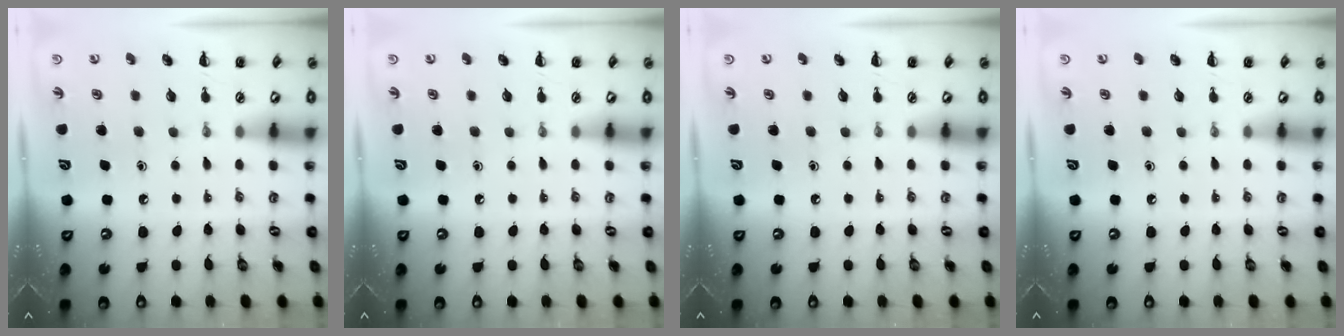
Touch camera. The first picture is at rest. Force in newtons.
{"total": 0.0}
{"total": 0.0}
{"total": 0.0}